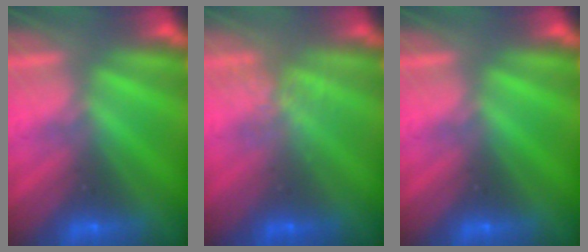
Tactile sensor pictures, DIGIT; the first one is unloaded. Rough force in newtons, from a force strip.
{"total": 1.5}
{"total": 0.0}